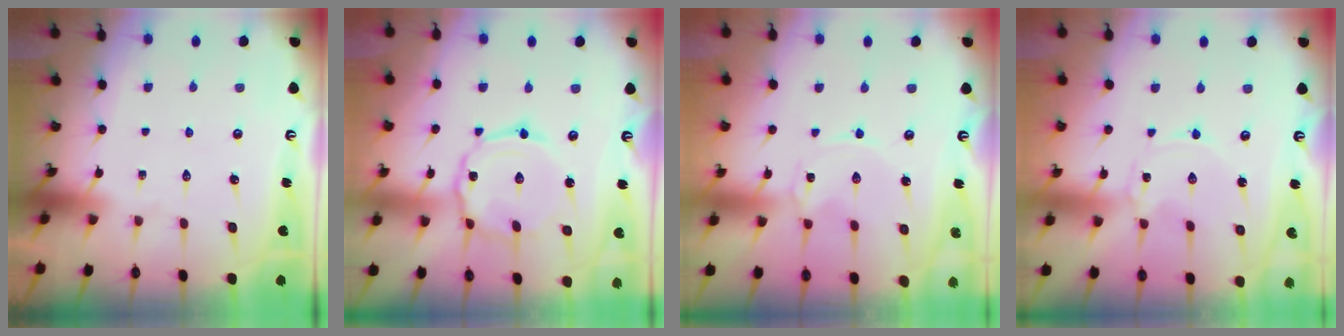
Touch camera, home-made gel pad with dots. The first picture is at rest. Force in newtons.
{"total": 8.3, "press": 8.2, "slide": 0.4}
{"total": 0.0}
{"total": 0.0}